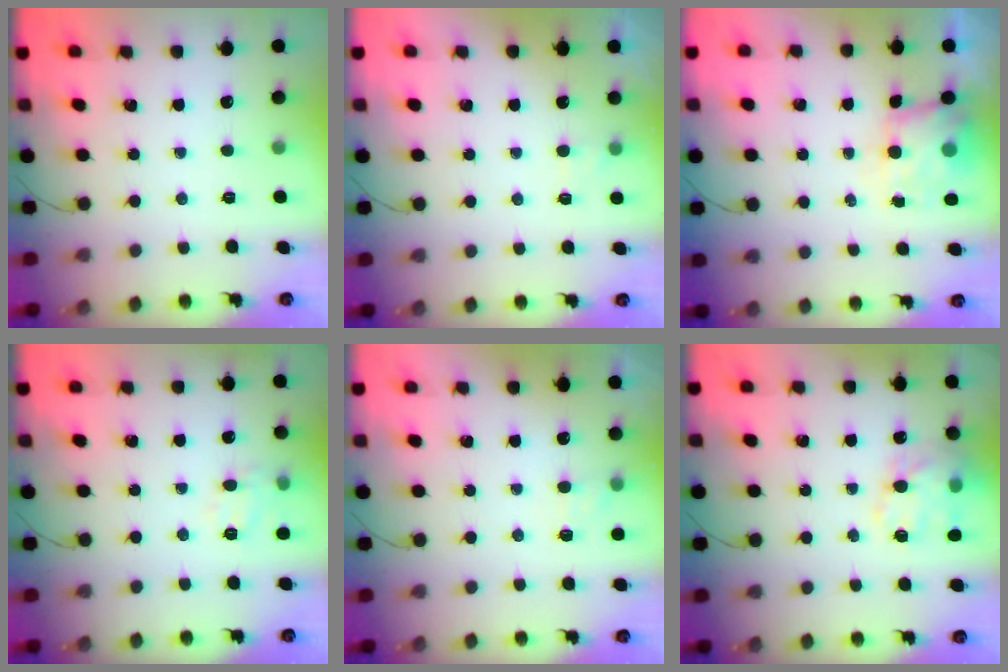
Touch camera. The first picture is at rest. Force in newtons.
{"total": 1.4, "press": 1.0, "slide": 1.0}
{"total": 6.2, "press": 6.0, "slide": 1.5}
{"total": 8.7, "press": 8.5, "slide": 1.4}
{"total": 6.3, "press": 6.1, "slide": 1.5}
{"total": 17.1, "press": 16.8, "slide": 2.9}